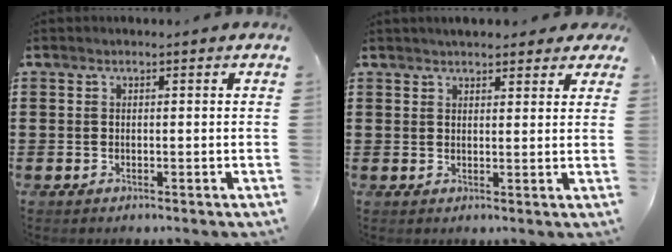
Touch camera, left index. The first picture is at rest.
{"total": 2.9, "force": [2.7, 0.8, 0.7], "torque": [-0.013, -0.001, 0.048]}